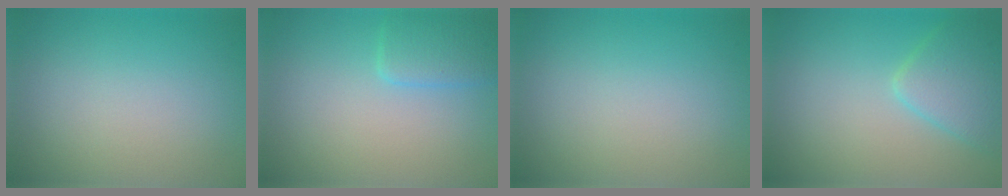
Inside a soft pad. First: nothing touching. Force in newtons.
{"total": 2.6, "press": 2.5, "slide": 0.3}
{"total": 0.0}
{"total": 3.9, "press": 3.9, "slide": 0.2}